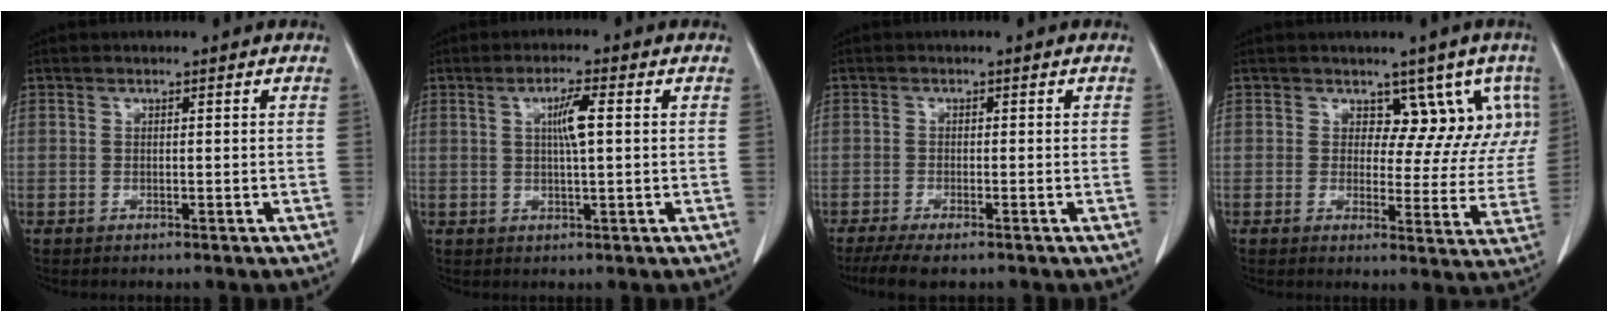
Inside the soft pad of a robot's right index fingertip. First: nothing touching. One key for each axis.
{"total": 4.1, "fx": 0.8, "fy": 0.4, "fz": 4.0, "tx": -0.070, "ty": 0.001, "tz": 0.013}
{"total": 5.4, "fx": -4.0, "fy": 1.2, "fz": 3.4, "tx": -0.057, "ty": -0.012, "tz": -0.065}
{"total": 7.7, "fx": 4.5, "fy": 5.4, "fz": 3.3, "tx": -0.010, "ty": -0.005, "tz": 0.040}